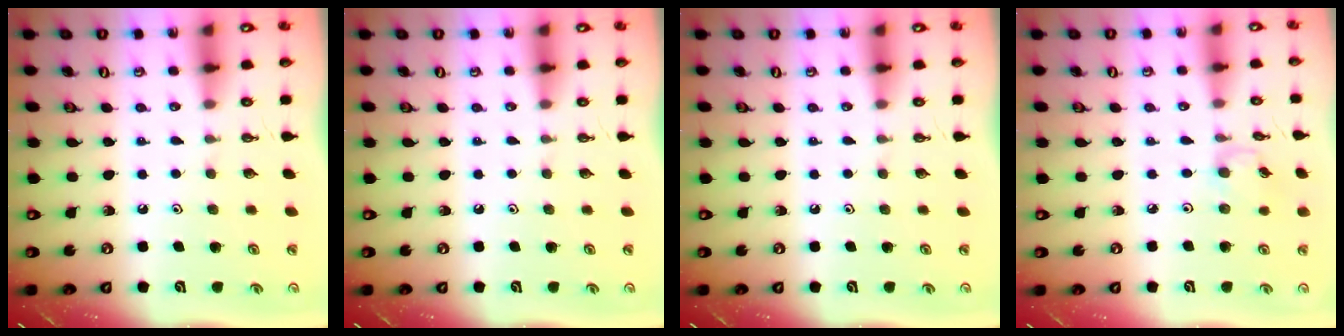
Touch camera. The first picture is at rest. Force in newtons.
{"total": 0.0}
{"total": 0.0}
{"total": 2.9, "press": 2.9, "slide": 0.1}